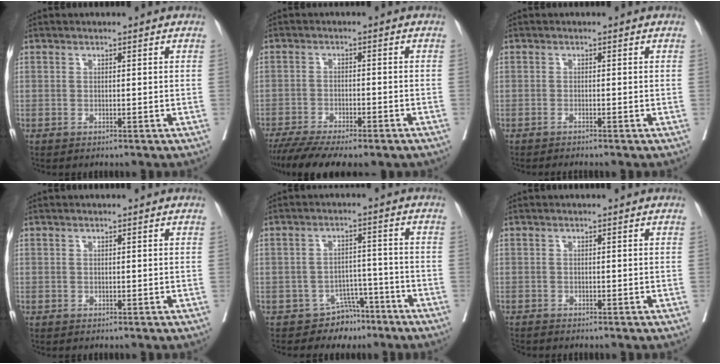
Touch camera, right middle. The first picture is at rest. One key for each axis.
{"total": 13.1, "fx": -10.6, "fy": 2.7, "fz": 7.3, "tx": -0.125, "ty": -0.017, "tz": -0.160}
{"total": 1.4, "fx": -1.2, "fy": -0.4, "fz": 0.6, "tx": -0.008, "ty": 0.003, "tz": -0.019}
{"total": 0.0}
{"total": 5.3, "fx": -4.3, "fy": 3.2, "fz": 0.1, "tx": 0.012, "ty": 0.029, "tz": -0.063}
{"total": 1.4, "fx": -1.3, "fy": 0.1, "fz": 0.1, "tx": -0.008, "ty": -0.005, "tz": -0.025}